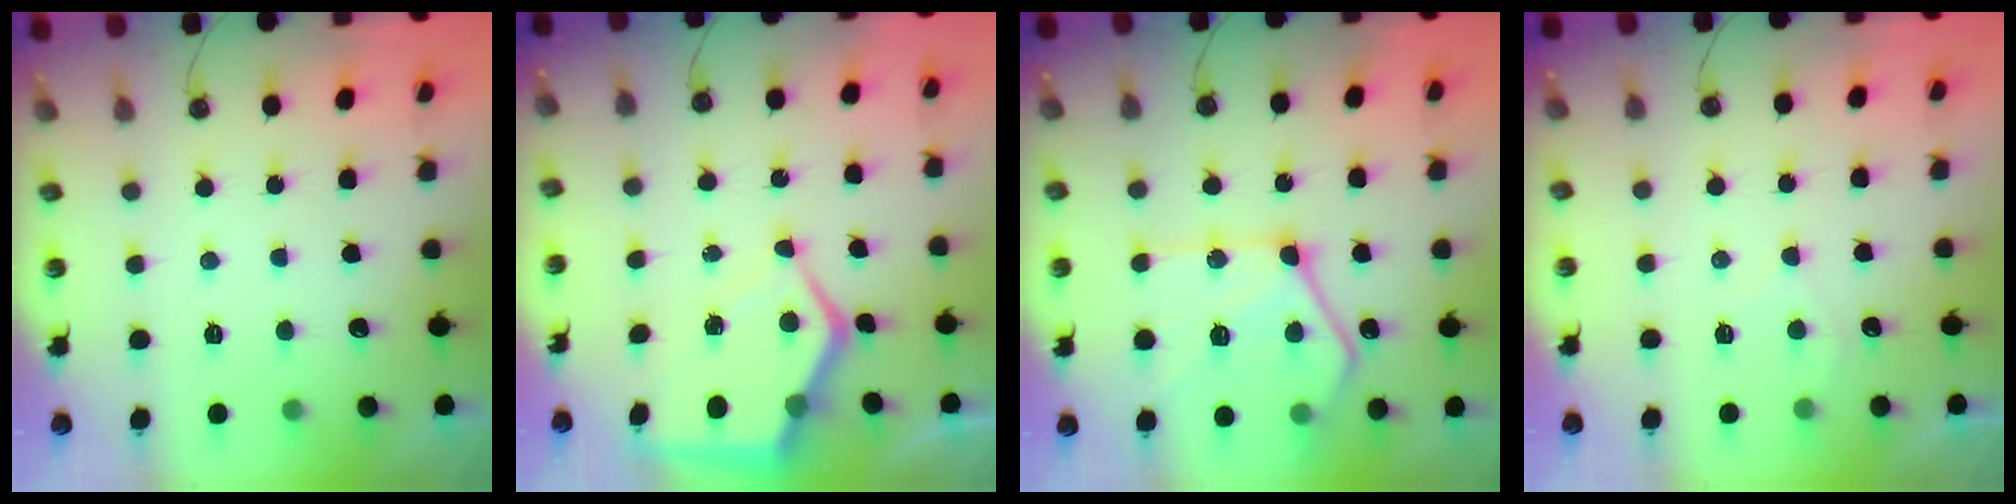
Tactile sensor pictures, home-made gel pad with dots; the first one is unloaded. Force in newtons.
{"total": 9.4, "press": 9.4, "slide": 1.1}
{"total": 18.7, "press": 18.6, "slide": 1.6}
{"total": 4.8, "press": 4.8, "slide": 0.6}